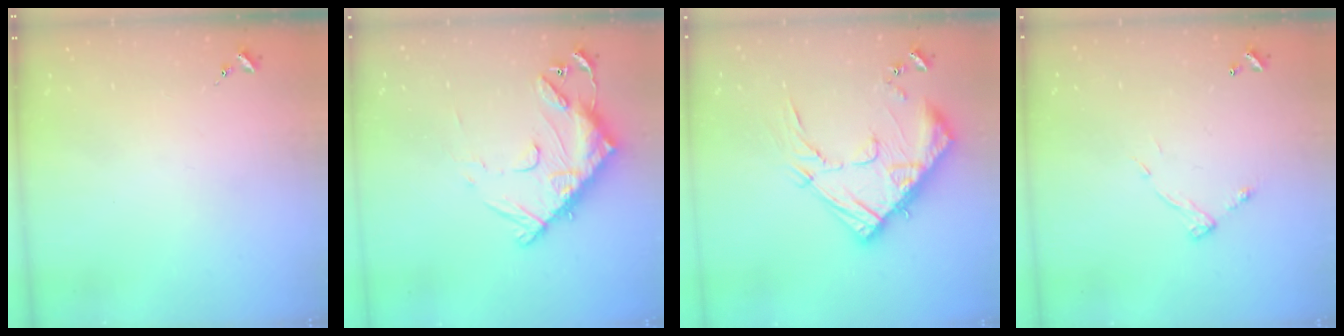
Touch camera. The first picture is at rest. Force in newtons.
{"total": 15.5, "press": 15.4, "slide": 1.5}
{"total": 19.3, "press": 19.2, "slide": 2.0}
{"total": 6.8, "press": 6.8, "slide": 0.2}